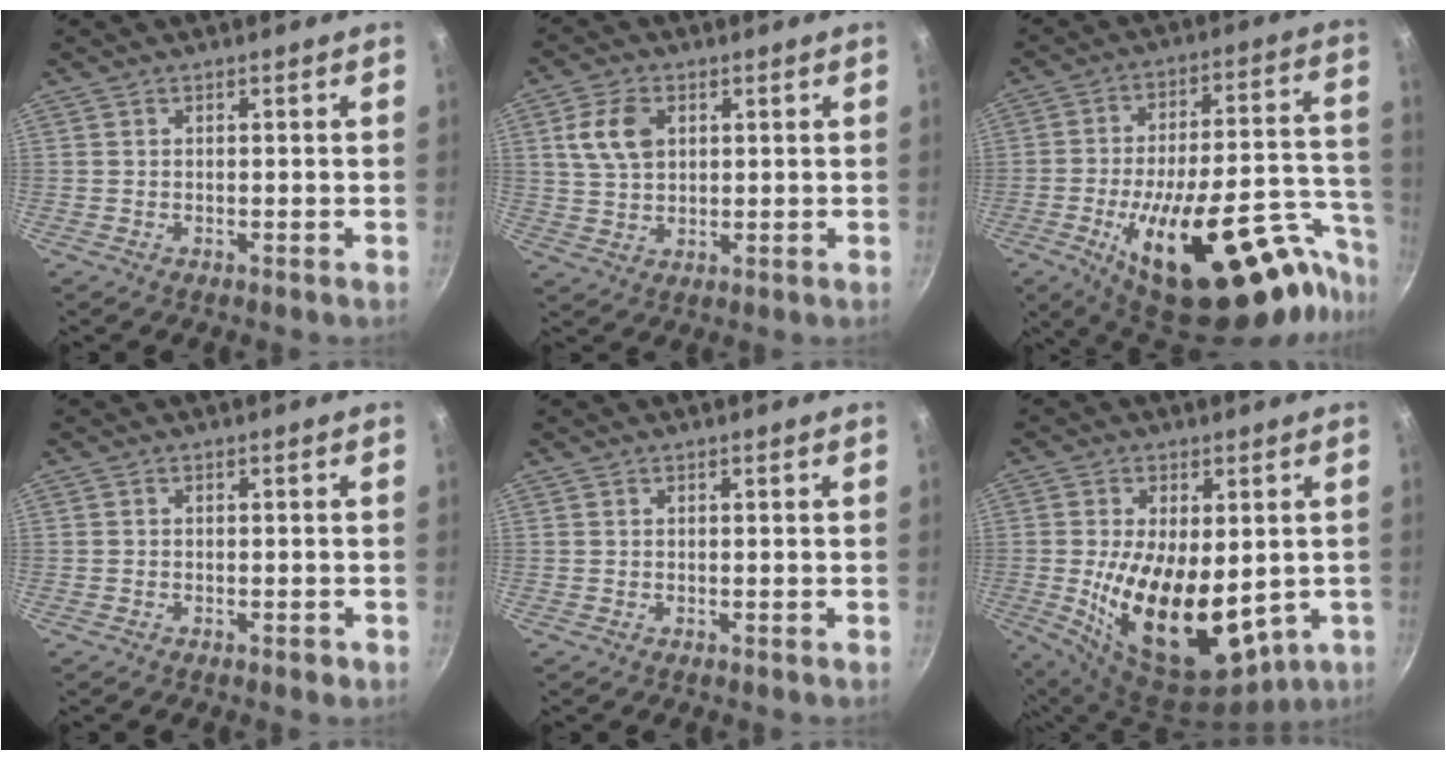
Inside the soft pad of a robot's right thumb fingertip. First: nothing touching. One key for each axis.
{"total": 7.8, "fx": 2.3, "fy": 5.2, "fz": 5.3, "tx": -0.090, "ty": 0.000, "tz": 0.044}
{"total": 32.9, "fx": -17.4, "fy": 12.5, "fz": 25.0, "tx": -0.301, "ty": 0.081, "tz": -0.250}
{"total": 1.3, "fx": -0.8, "fy": 0.6, "fz": 0.8, "tx": -0.012, "ty": 0.010, "tz": -0.007}
{"total": 0.0}
{"total": 20.5, "fx": -1.5, "fy": 11.2, "fz": 17.1, "tx": -0.288, "ty": -0.023, "tz": 0.001}